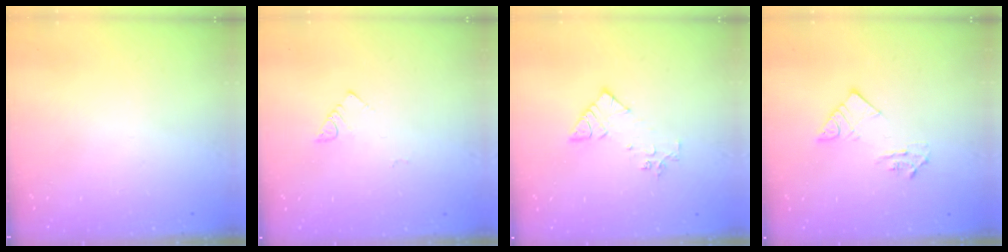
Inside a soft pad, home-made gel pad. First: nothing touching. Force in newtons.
{"total": 2.7, "press": 2.6, "slide": 0.5}
{"total": 8.8, "press": 8.8, "slide": 0.7}
{"total": 7.6, "press": 7.5, "slide": 0.8}